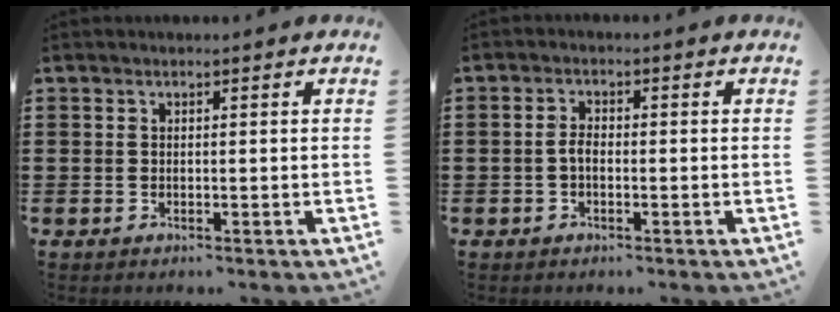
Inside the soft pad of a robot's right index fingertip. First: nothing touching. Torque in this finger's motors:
{"motor_torque": [0.42, -0.52, 0.32, 0.07]}